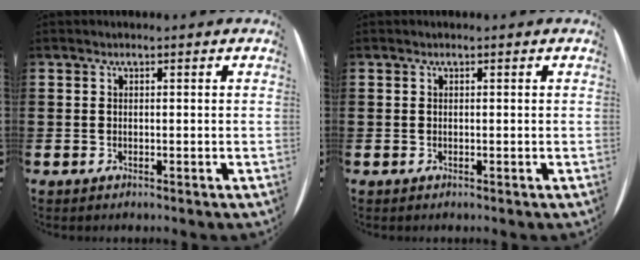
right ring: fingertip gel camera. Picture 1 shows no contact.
{"total": 0.0}